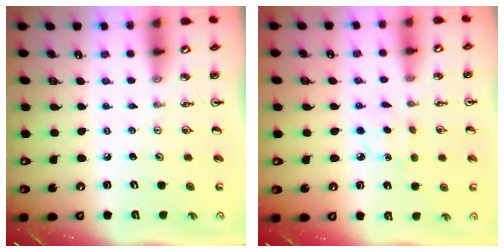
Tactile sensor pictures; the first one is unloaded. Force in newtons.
{"total": 4.5, "press": 4.5, "slide": 0.6}